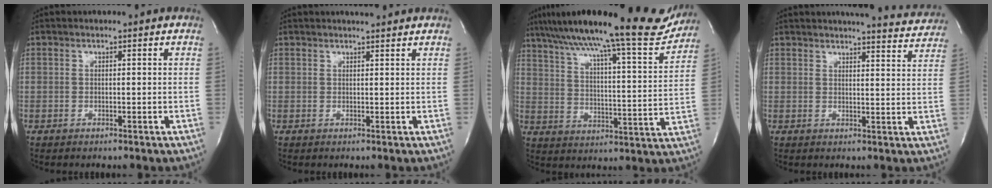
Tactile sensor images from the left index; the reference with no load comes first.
{"total": 3.0, "force": [2.8, 0.2, 1.1], "torque": [-0.019, 0.010, 0.036]}
{"total": 23.4, "force": [20.1, 1.6, 11.7], "torque": [-0.188, -0.020, 0.278]}
{"total": 12.2, "force": [11.8, 1.2, 3.0], "torque": [-0.029, -0.030, 0.121]}